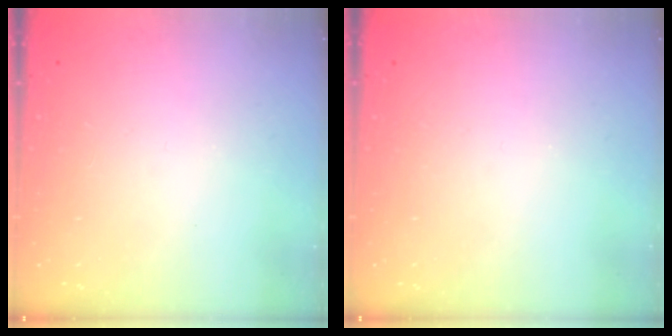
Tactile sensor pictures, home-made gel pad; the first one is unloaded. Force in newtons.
{"total": 0.0}